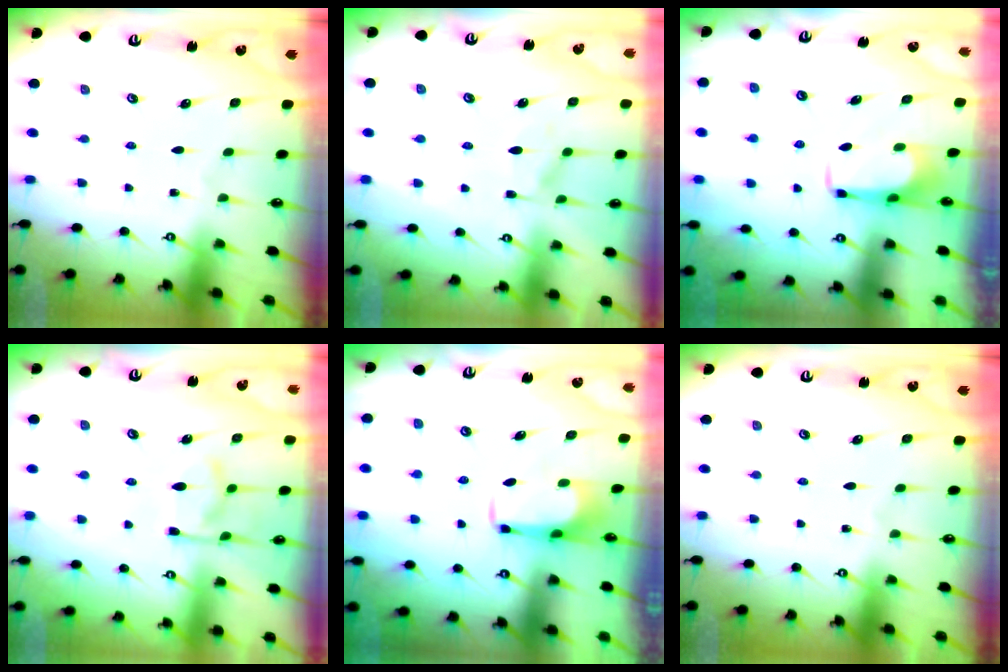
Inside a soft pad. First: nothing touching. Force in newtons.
{"total": 1.4, "press": 0.3, "slide": 1.4}
{"total": 1.6, "press": 1.5, "slide": 0.4}
{"total": 11.9, "press": 11.9, "slide": 1.2}
{"total": 2.2, "press": 2.1, "slide": 0.4}
{"total": 0.0}